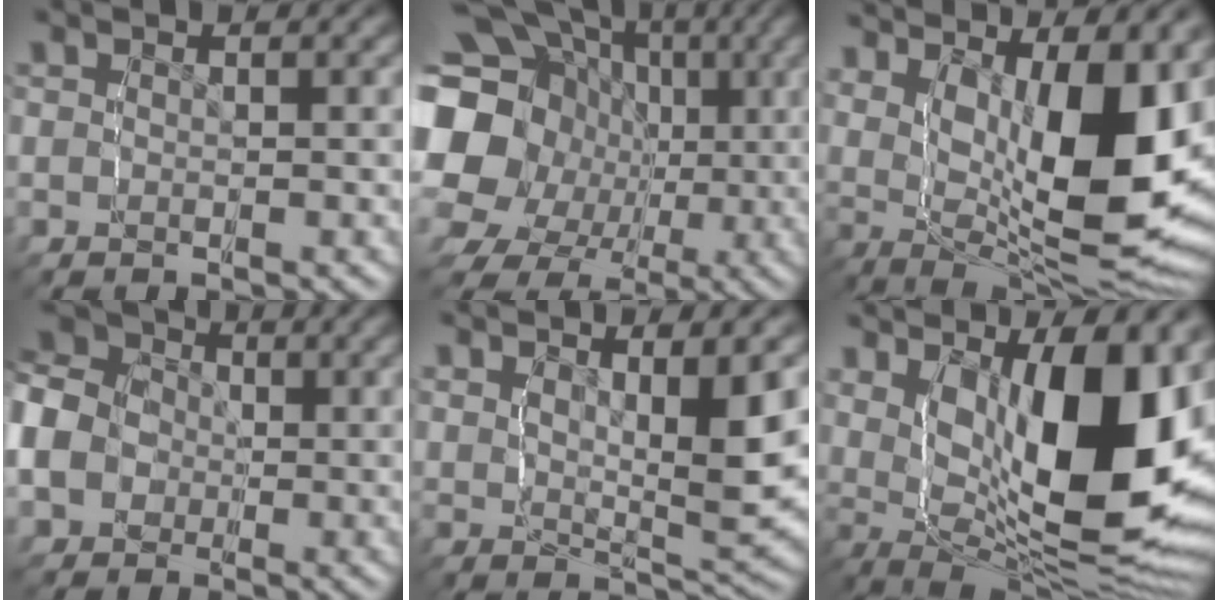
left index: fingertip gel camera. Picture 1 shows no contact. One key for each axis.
{"total": 14.3, "fx": 0.1, "fy": 12.2, "fz": 7.6, "tx": -0.149, "ty": -0.039, "tz": 0.008}
{"total": 15.8, "fx": 2.4, "fy": 8.5, "fz": 13.1, "tx": -0.214, "ty": -0.024, "tz": 0.049}
{"total": 13.0, "fx": 1.5, "fy": 11.4, "fz": 6.1, "tx": -0.145, "ty": -0.005, "tz": 0.007}
{"total": 7.2, "fx": 2.9, "fy": 2.1, "fz": 6.2, "tx": -0.092, "ty": -0.006, "tz": 0.057}
{"total": 18.6, "fx": 1.4, "fy": 10.5, "fz": 15.3, "tx": -0.270, "ty": -0.030, "tz": 0.039}